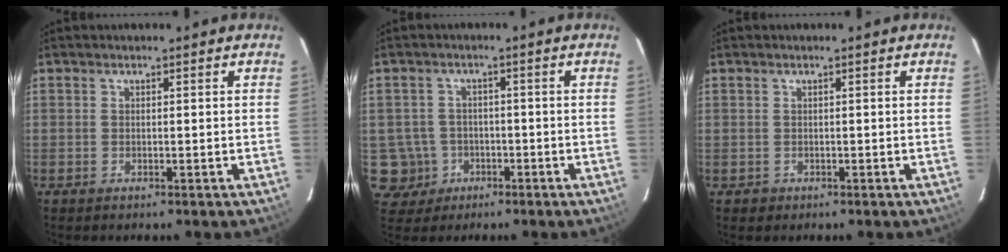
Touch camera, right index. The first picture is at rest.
{"total": 6.0, "force": [-1.8, 5.7, 0.5], "torque": [-0.028, 0.019, -0.022]}
{"total": 1.4, "force": [-0.2, 1.4, 0.0], "torque": [0.000, 0.003, 0.001]}